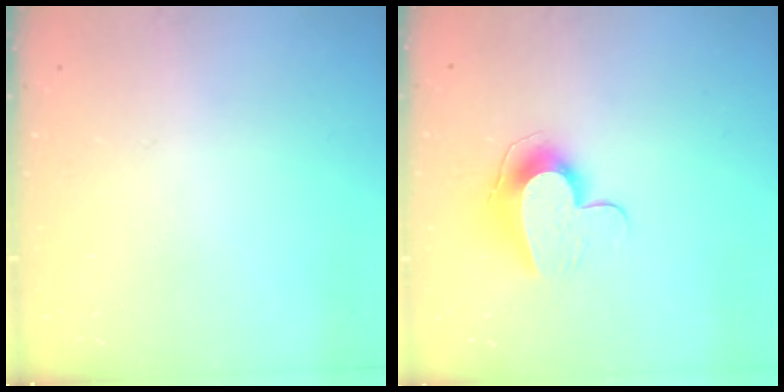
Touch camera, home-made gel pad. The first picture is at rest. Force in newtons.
{"total": 9.6, "press": 9.6, "slide": 0.1}